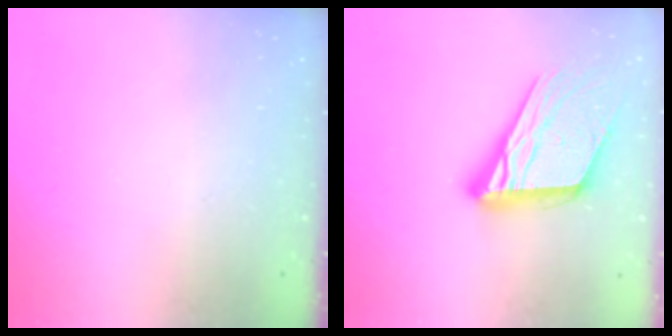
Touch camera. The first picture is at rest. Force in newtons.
{"total": 21.2, "press": 21.0, "slide": 2.9}